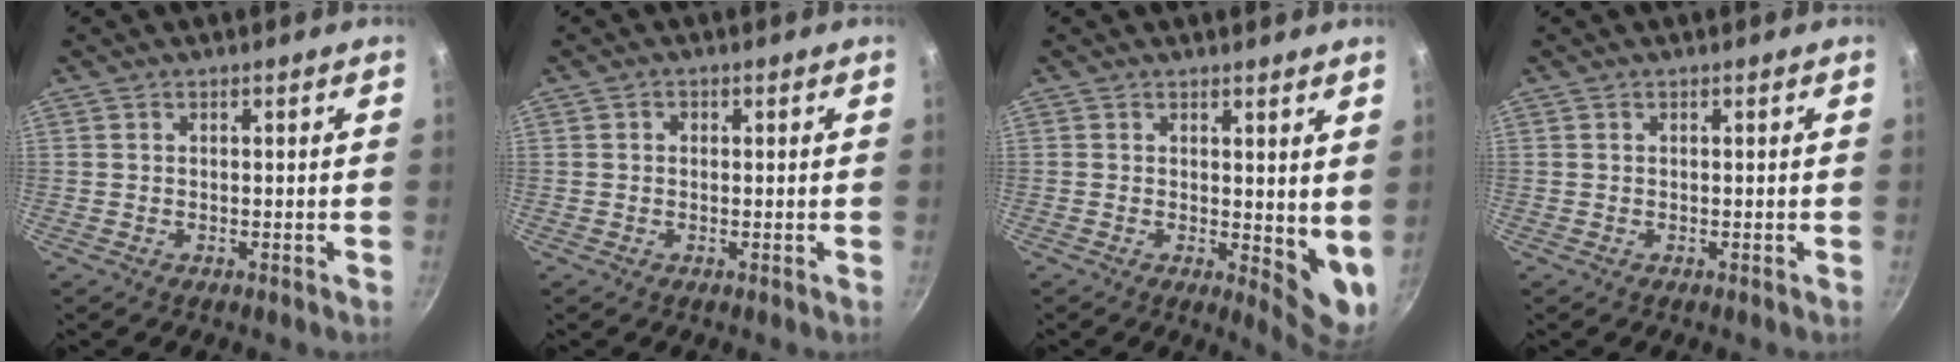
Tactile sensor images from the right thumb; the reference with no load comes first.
{"total": 1.0, "force": [0.1, 0.9, 0.4], "torque": [-0.005, 0.004, 0.000]}
{"total": 6.8, "force": [1.8, 3.0, 5.8], "torque": [-0.066, -0.021, 0.027]}
{"total": 0.0}